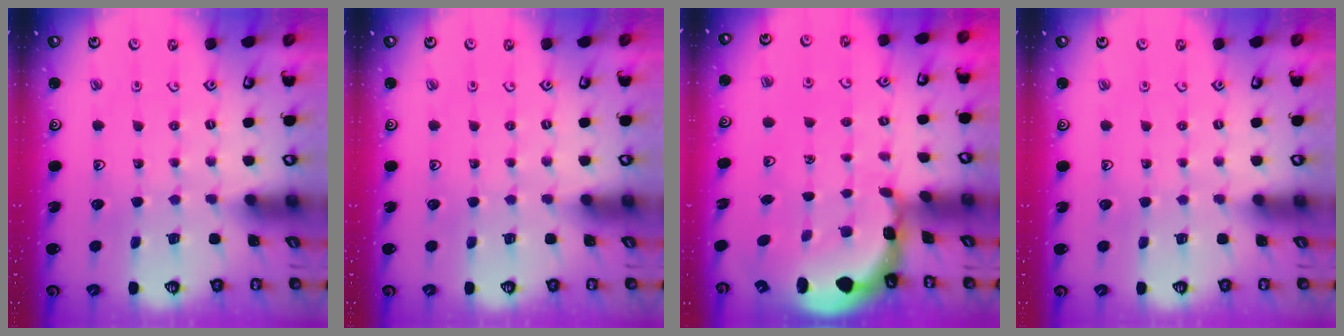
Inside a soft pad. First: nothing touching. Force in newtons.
{"total": 0.0}
{"total": 2.1, "press": 1.9, "slide": 1.0}
{"total": 0.0}